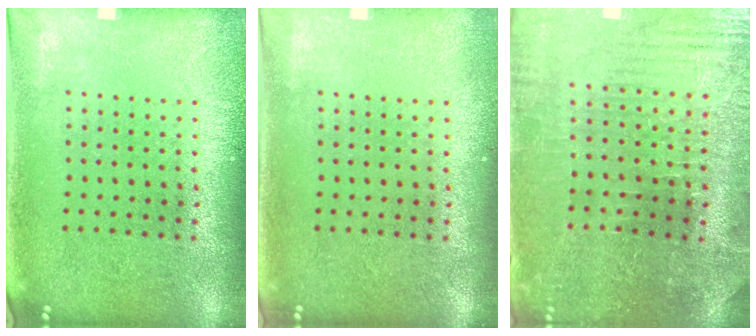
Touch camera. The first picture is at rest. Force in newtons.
{"total": 0.5, "press": 0.5, "slide": 0.2}
{"total": 1.6, "press": 1.6, "slide": 0.4}